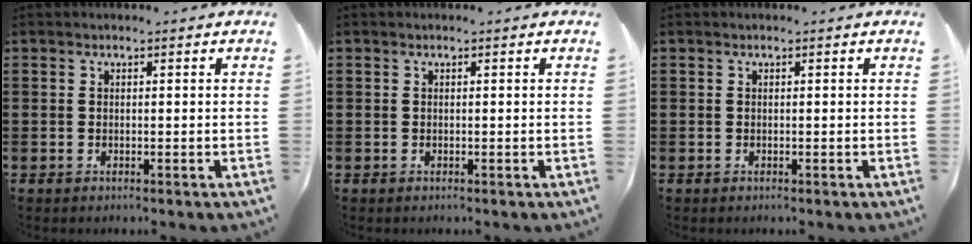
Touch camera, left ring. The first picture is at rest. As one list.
[{"total": 0.0}, {"total": 0.0}]